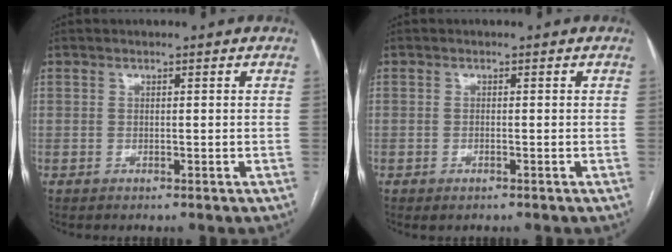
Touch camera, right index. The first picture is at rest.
{"total": 0.9, "force": [-0.6, 0.3, 0.7], "torque": [-0.014, -0.003, -0.005]}